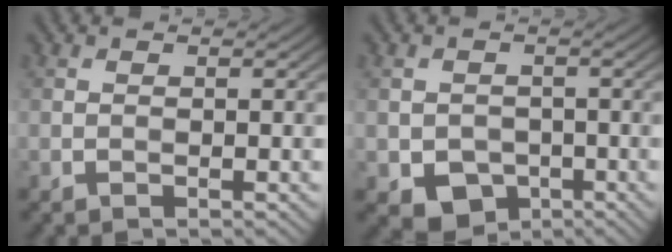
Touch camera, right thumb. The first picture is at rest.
{"total": 4.6, "force": [-1.7, 3.7, 2.0], "torque": [-0.044, -0.017, -0.032]}